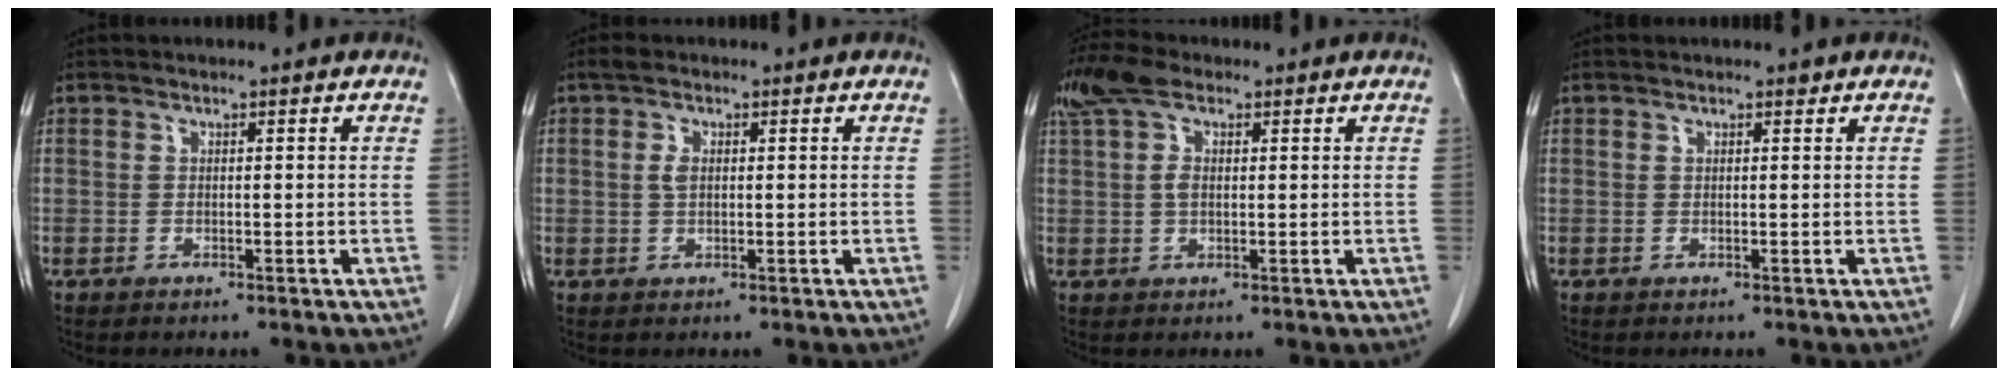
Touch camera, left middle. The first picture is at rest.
{"total": 1.9, "force": [0.5, 1.2, 1.4], "torque": [-0.033, 0.007, 0.010]}
{"total": 6.0, "force": [2.7, 3.4, 4.1], "torque": [-0.095, 0.026, 0.050]}
{"total": 0.7, "force": [0.6, 0.1, 0.3], "torque": [-0.010, 0.003, 0.010]}